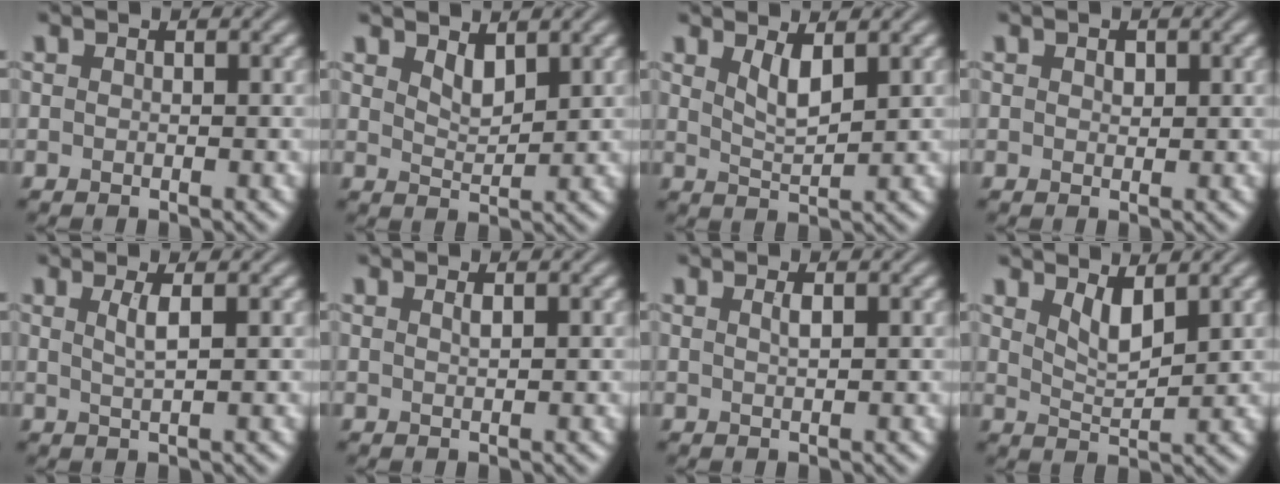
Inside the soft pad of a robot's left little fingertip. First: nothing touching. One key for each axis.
{"total": 2.1, "fx": 1.5, "fy": 0.8, "fz": 1.3, "tx": -0.025, "ty": -0.007, "tz": 0.030}
{"total": 2.5, "fx": 1.4, "fy": 0.7, "fz": 1.9, "tx": -0.038, "ty": -0.008, "tz": 0.031}
{"total": 0.8, "fx": 0.4, "fy": 0.5, "fz": 0.5, "tx": -0.009, "ty": -0.001, "tz": 0.007}
{"total": 1.9, "fx": 0.6, "fy": 0.4, "fz": 1.7, "tx": -0.032, "ty": 0.000, "tz": 0.008}
{"total": 0.7, "fx": 0.4, "fy": 0.1, "fz": 0.5, "tx": -0.009, "ty": 0.001, "tz": 0.008}
{"total": 0.9, "fx": 0.4, "fy": 0.2, "fz": 0.8, "tx": -0.013, "ty": 0.003, "tz": 0.007}
{"total": 2.7, "fx": 1.7, "fy": 0.8, "fz": 1.9, "tx": -0.039, "ty": -0.011, "tz": 0.035}